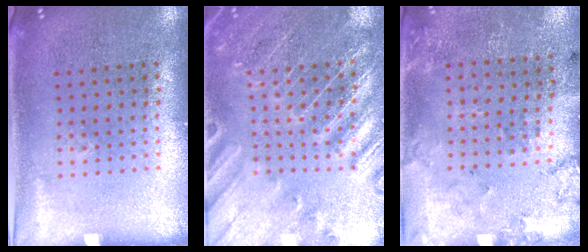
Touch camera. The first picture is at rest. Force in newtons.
{"total": 2.8, "press": 2.8, "slide": 0.4}
{"total": 2.0, "press": 1.3, "slide": 1.5}